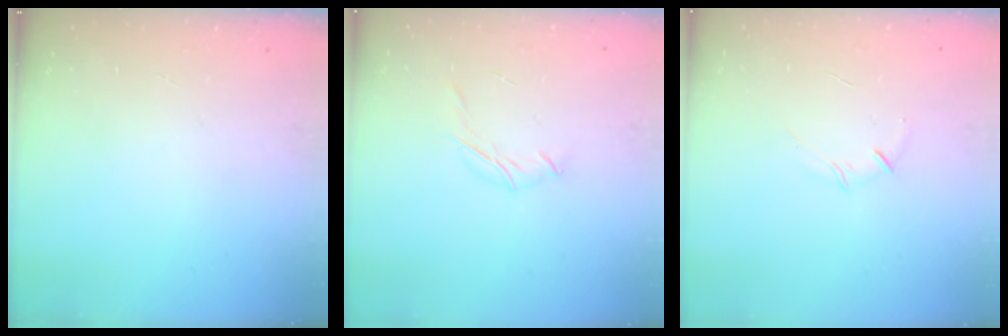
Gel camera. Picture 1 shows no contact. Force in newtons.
{"total": 4.7, "press": 4.6, "slide": 0.9}
{"total": 3.7, "press": 3.6, "slide": 1.1}